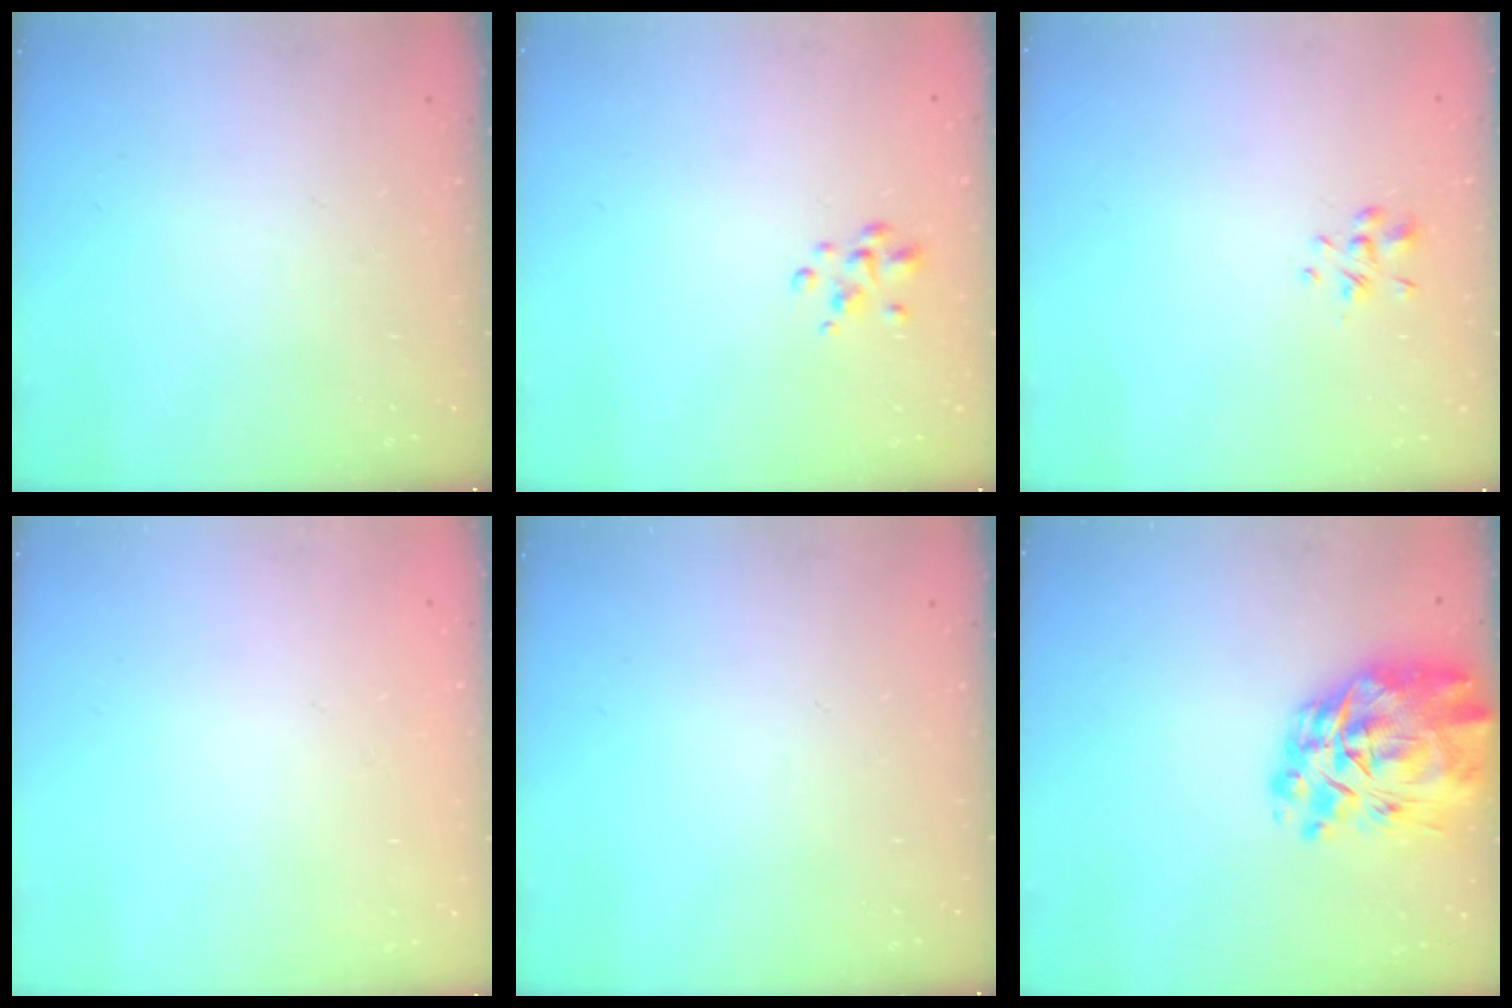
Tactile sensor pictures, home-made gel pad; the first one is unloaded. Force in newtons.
{"total": 2.8, "press": 2.7, "slide": 0.6}
{"total": 1.3, "press": 1.1, "slide": 0.5}
{"total": 1.9, "press": 1.9, "slide": 0.2}
{"total": 0.0}
{"total": 17.4, "press": 16.1, "slide": 6.6}